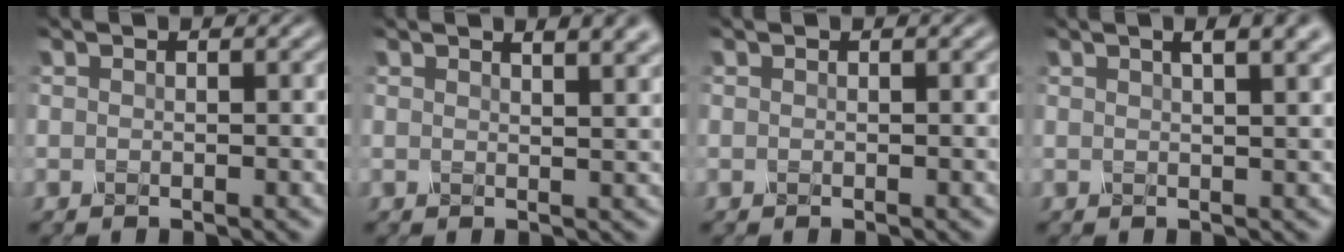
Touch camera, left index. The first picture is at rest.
{"total": 3.9, "force": [2.7, 1.5, 2.5], "torque": [-0.011, 0.022, 0.014]}
{"total": 0.0}
{"total": 5.8, "force": [3.1, 2.5, 4.2], "torque": [-0.020, 0.032, 0.006]}